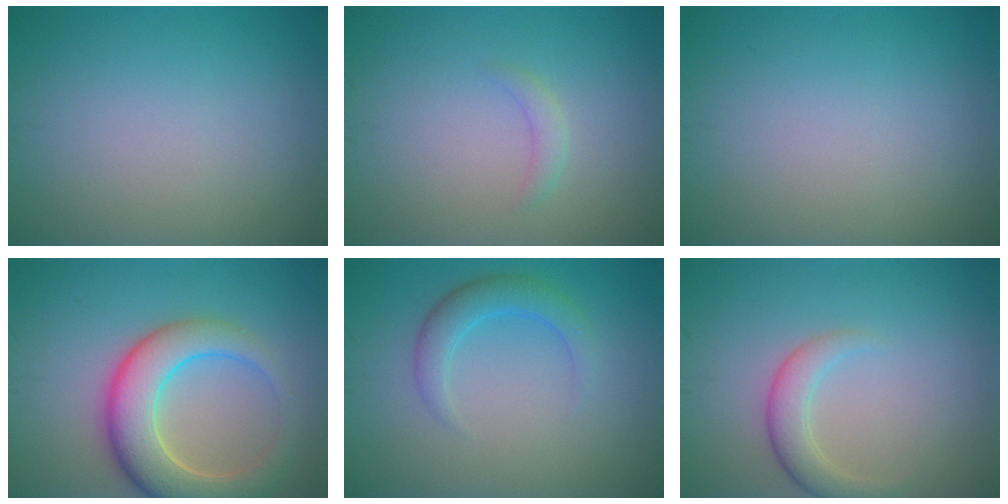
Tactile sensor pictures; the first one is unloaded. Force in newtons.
{"total": 1.1, "press": 1.1, "slide": 0.1}
{"total": 0.0}
{"total": 7.5, "press": 7.5, "slide": 0.6}
{"total": 2.8, "press": 2.8, "slide": 0.1}
{"total": 2.8, "press": 2.8, "slide": 0.1}